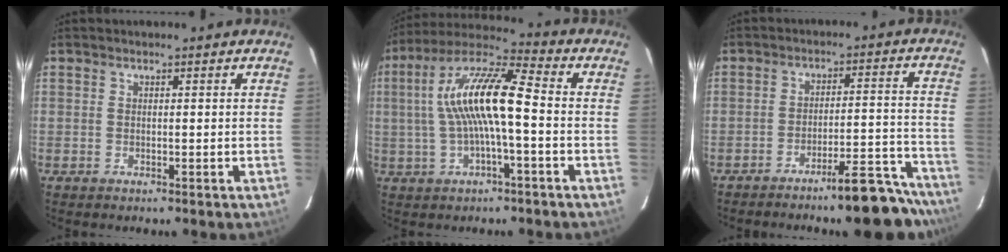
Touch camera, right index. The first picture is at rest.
{"total": 14.0, "force": [-0.2, 2.8, 13.7], "torque": [-0.262, 0.022, -0.009]}
{"total": 13.7, "force": [-12.5, 1.5, 5.4], "torque": [-0.062, 0.030, -0.165]}